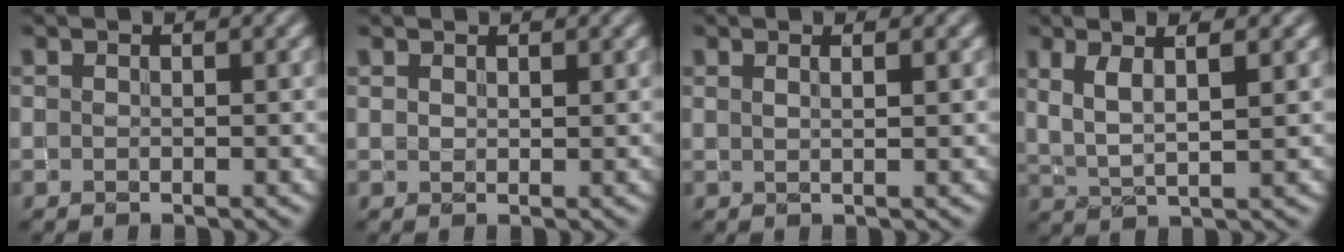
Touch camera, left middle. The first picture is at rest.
{"total": 0.9, "force": [0.8, 0.4, 0.2], "torque": [-0.005, 0.000, 0.016]}
{"total": 2.3, "force": [1.1, 0.9, 1.8], "torque": [-0.010, 0.000, -0.005]}
{"total": 4.2, "force": [1.7, 1.0, 3.7], "torque": [-0.074, -0.002, 0.035]}